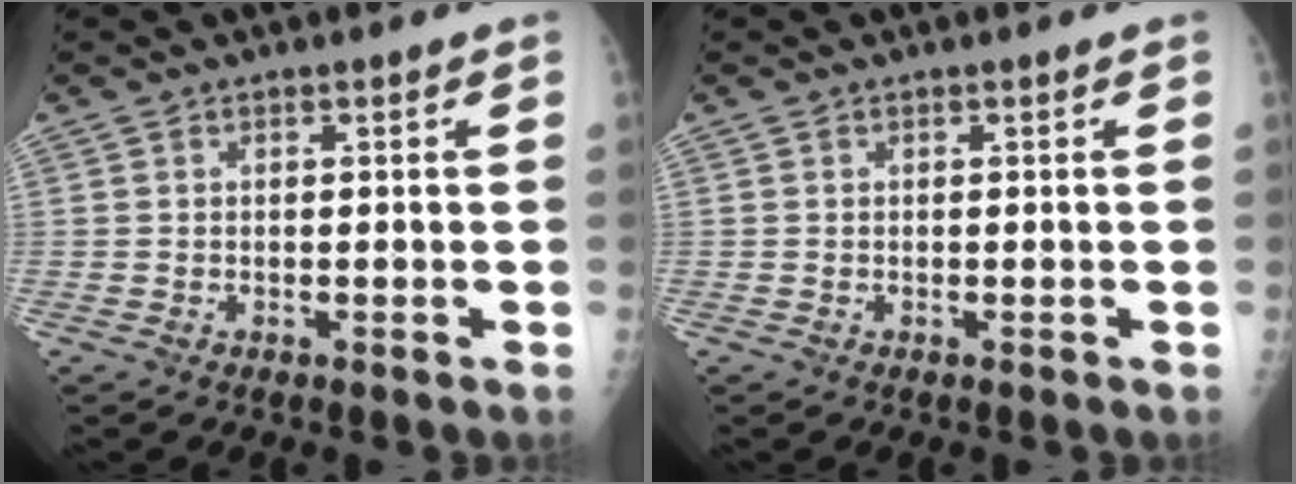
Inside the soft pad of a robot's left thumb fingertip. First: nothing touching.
{"total": 0.0}